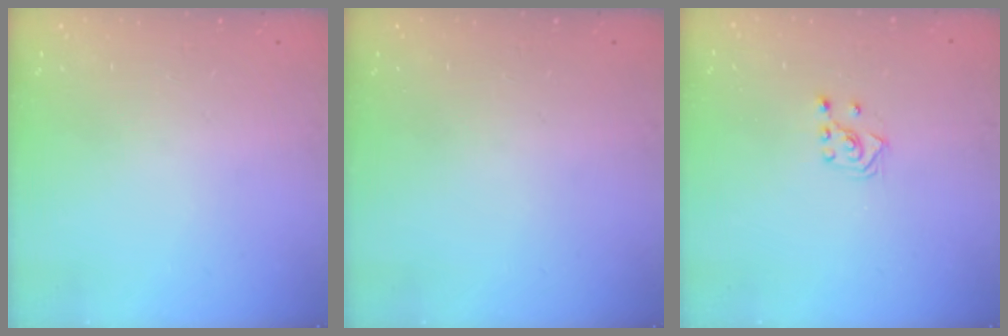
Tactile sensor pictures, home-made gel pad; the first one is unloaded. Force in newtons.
{"total": 0.0}
{"total": 3.1, "press": 3.0, "slide": 0.7}